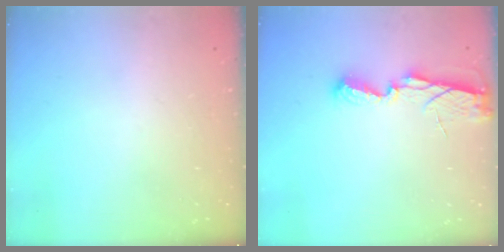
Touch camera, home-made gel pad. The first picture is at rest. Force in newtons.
{"total": 6.3, "press": 6.2, "slide": 0.4}